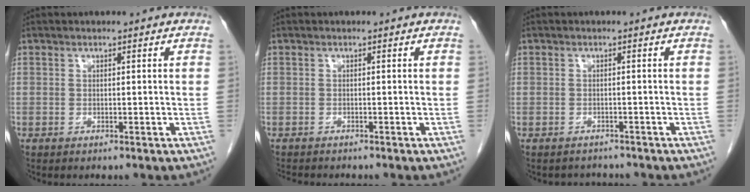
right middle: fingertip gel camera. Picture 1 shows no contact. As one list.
[{"total": 3.2, "force": [-2.9, 0.6, 1.1], "torque": [-0.021, -0.010, -0.042]}, {"total": 2.2, "force": [-1.9, 0.9, -0.6], "torque": [-0.002, -0.002, -0.031]}]